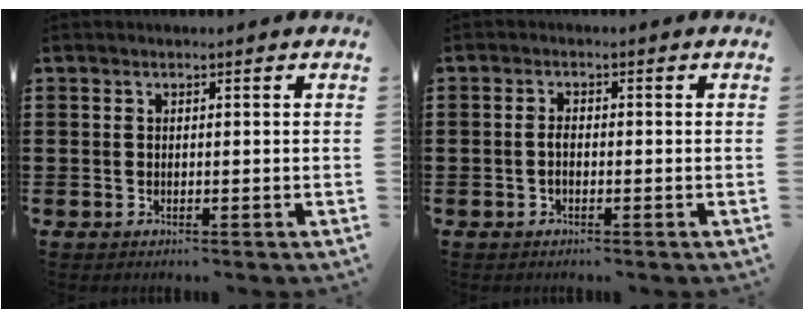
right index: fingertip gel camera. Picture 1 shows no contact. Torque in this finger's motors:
{"motor_torque": [1.35, 0.79, 0.03, 0.05]}